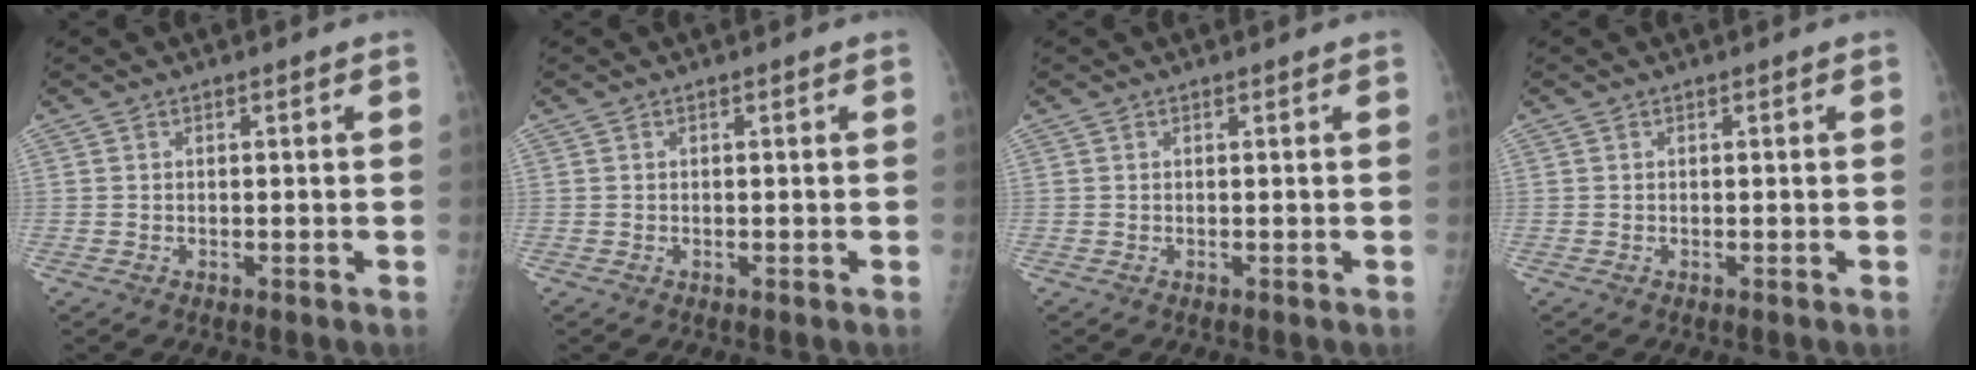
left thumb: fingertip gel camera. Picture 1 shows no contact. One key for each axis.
{"total": 0.0}
{"total": 0.0}
{"total": 0.0}